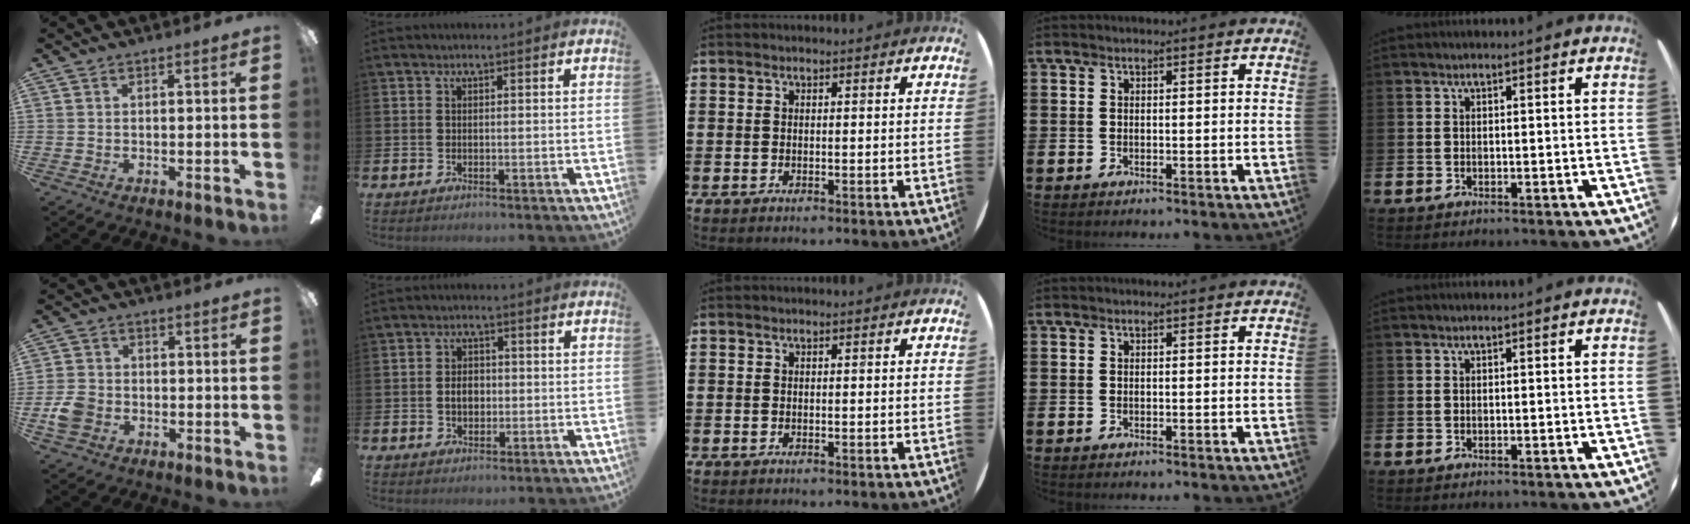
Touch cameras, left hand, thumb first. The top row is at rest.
{"thumb": {"total": 5.7, "force": [-2.2, 4.4, 2.8], "torque": [-0.055, 0.012, -0.043]}, "index": {"total": 3.1, "force": [-0.2, 2.3, 2.0], "torque": [-0.024, 0.003, -0.010]}}